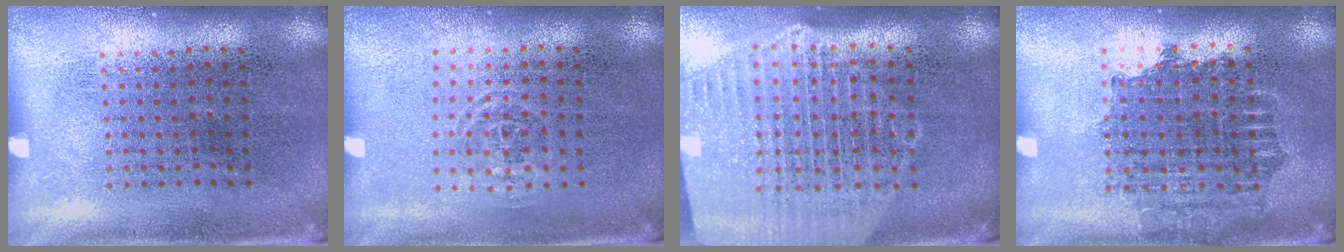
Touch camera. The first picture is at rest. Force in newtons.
{"total": 0.8, "press": 0.5, "slide": 0.6}
{"total": 2.6, "press": 2.2, "slide": 1.4}
{"total": 1.6, "press": 1.3, "slide": 0.9}